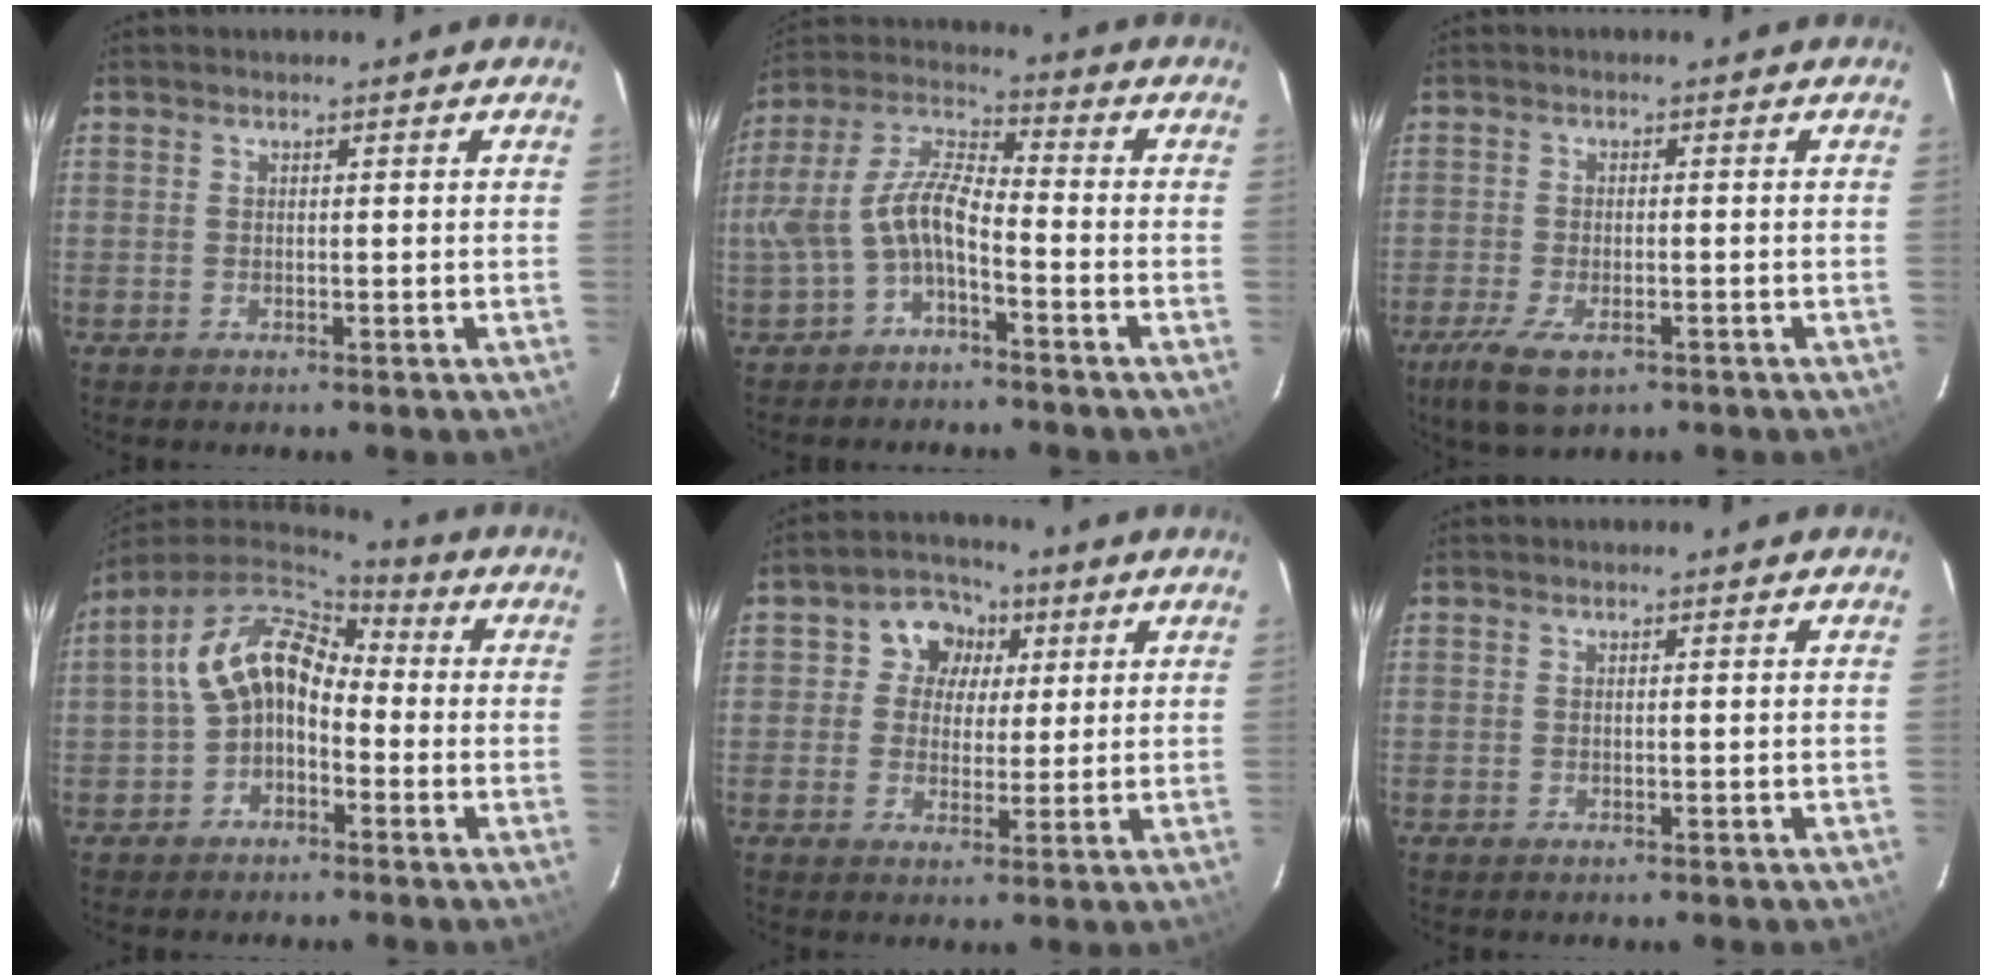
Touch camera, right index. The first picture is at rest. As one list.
[{"total": 9.6, "force": [-3.9, 3.7, 8.0], "torque": [-0.182, 0.017, -0.073]}, {"total": 8.0, "force": [-4.8, 3.4, 5.5], "torque": [-0.135, -0.026, -0.083]}, {"total": 11.2, "force": [-1.6, 8.1, 7.6], "torque": [-0.148, 0.031, -0.034]}, {"total": 7.0, "force": [1.7, 6.5, 2.2], "torque": [-0.029, 0.019, 0.022]}, {"total": 0.0}]